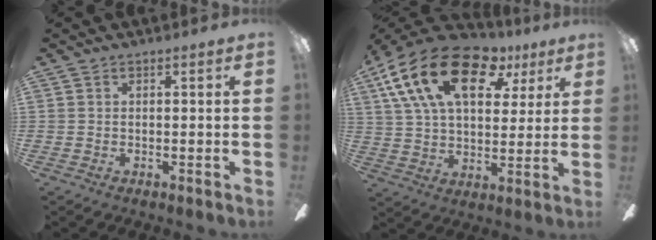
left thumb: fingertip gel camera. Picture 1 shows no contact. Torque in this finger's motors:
{"motor_torque": [0.43, 0.86, 1.28, -1.49, 0.58]}